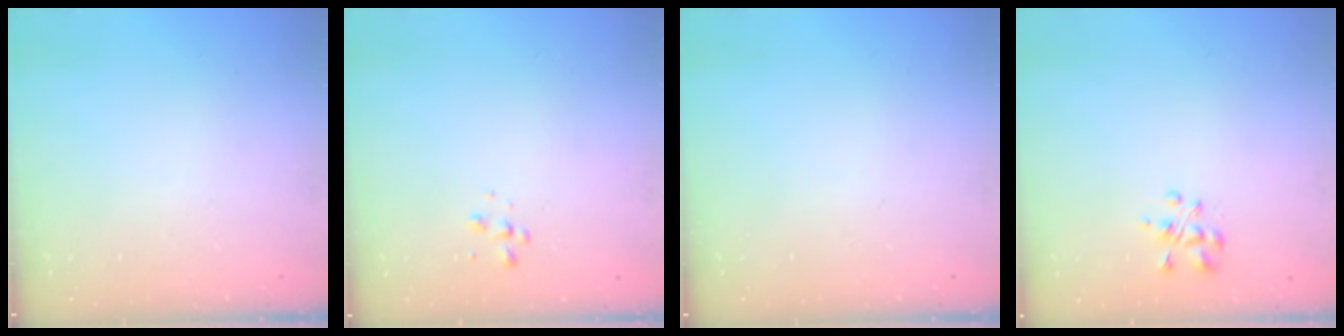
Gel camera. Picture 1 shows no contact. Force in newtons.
{"total": 0.5, "press": 0.5, "slide": 0.0}
{"total": 0.0}
{"total": 3.8, "press": 3.8, "slide": 0.6}